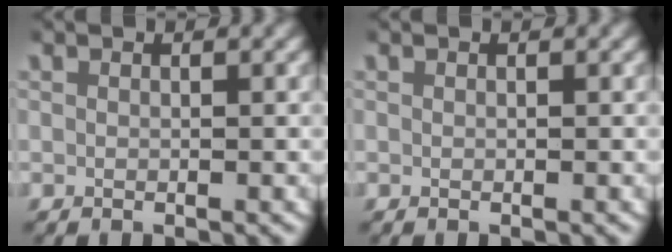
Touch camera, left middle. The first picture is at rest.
{"total": 0.0}